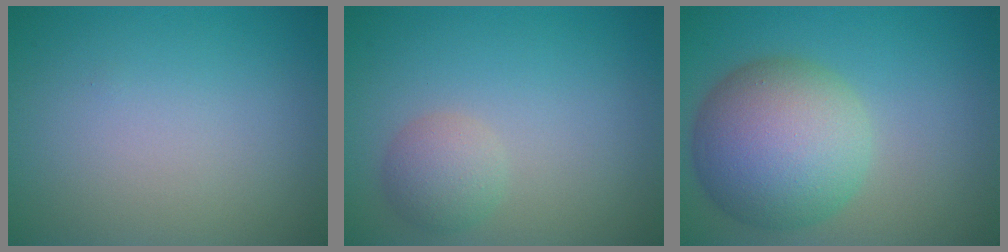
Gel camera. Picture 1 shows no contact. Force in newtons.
{"total": 2.3, "press": 2.3, "slide": 0.2}
{"total": 9.4, "press": 9.4, "slide": 0.4}